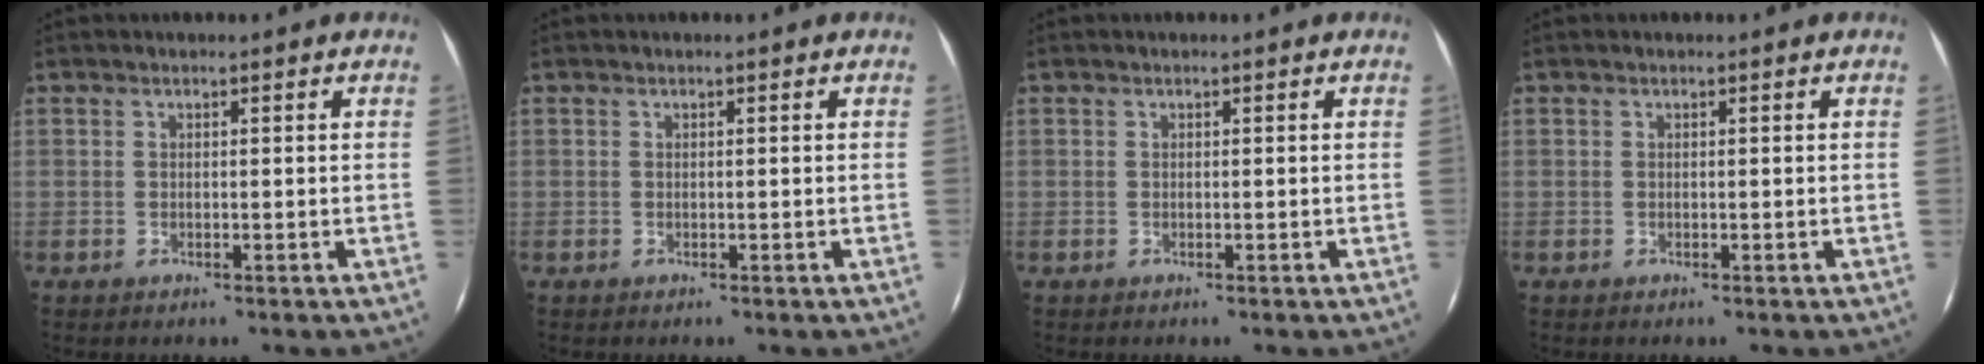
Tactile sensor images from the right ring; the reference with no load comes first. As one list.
[{"total": 0.0}, {"total": 0.0}, {"total": 0.0}]